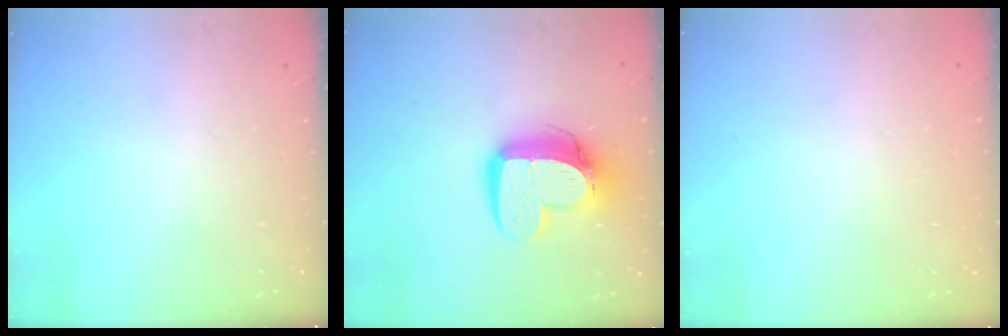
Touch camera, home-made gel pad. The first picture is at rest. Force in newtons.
{"total": 14.2, "press": 14.2, "slide": 1.4}
{"total": 0.0}